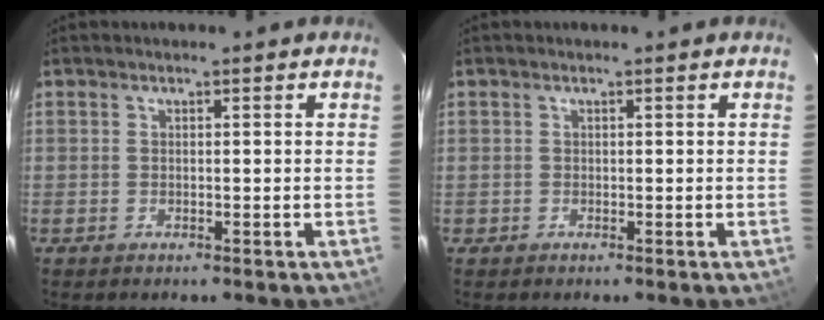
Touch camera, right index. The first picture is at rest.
{"total": 1.0, "force": [-0.2, 0.9, 0.0], "torque": [0.001, 0.004, -0.003]}